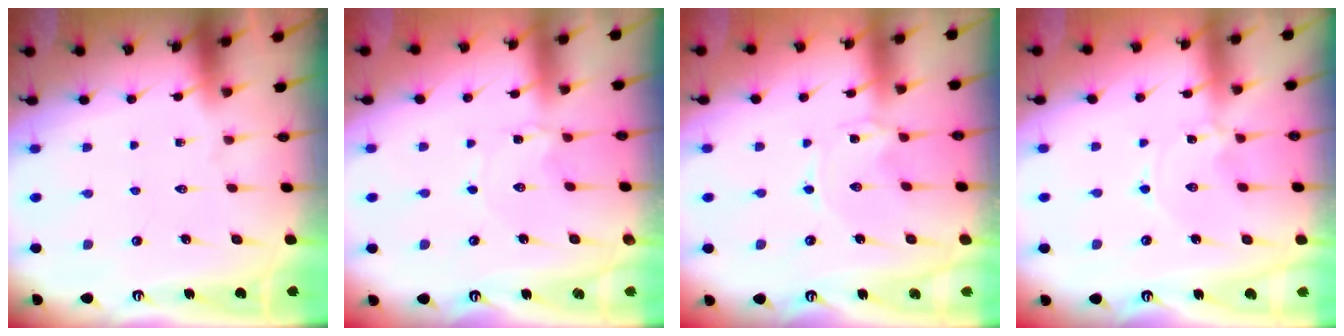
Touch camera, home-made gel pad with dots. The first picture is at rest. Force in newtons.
{"total": 0.7, "press": 0.7, "slide": 0.2}
{"total": 0.0}
{"total": 0.0}